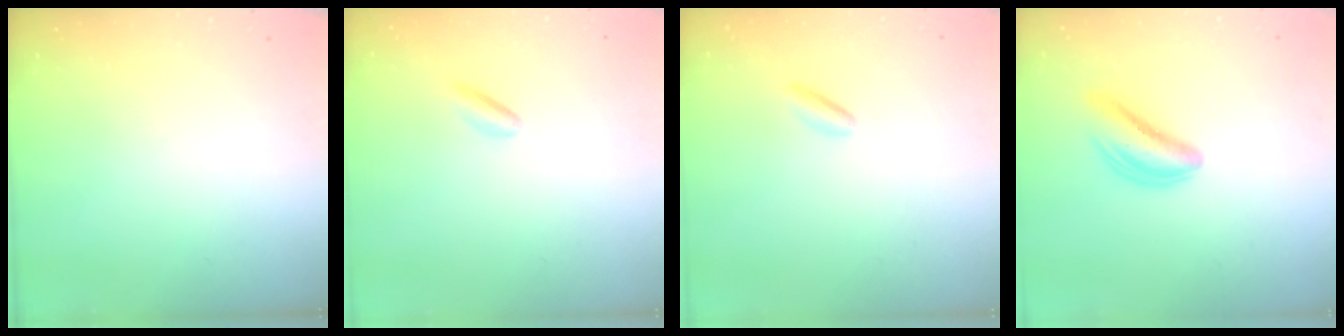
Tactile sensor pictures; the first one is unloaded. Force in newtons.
{"total": 2.5, "press": 2.4, "slide": 0.8}
{"total": 2.4, "press": 2.4, "slide": 0.5}
{"total": 5.1, "press": 5.0, "slide": 0.9}